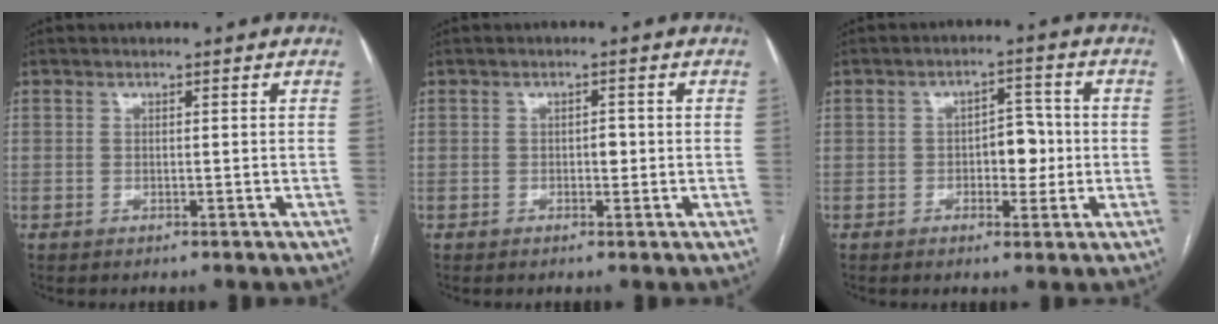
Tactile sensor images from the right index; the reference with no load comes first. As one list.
[{"total": 1.6, "force": [-0.2, 0.9, 1.3], "torque": [-0.015, 0.004, -0.003]}, {"total": 5.3, "force": [-0.6, 3.0, 4.3], "torque": [-0.056, 0.013, -0.008]}]